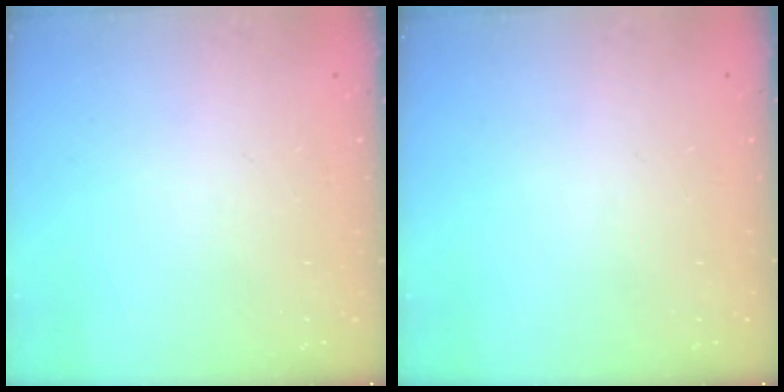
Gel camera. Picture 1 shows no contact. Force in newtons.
{"total": 0.0}